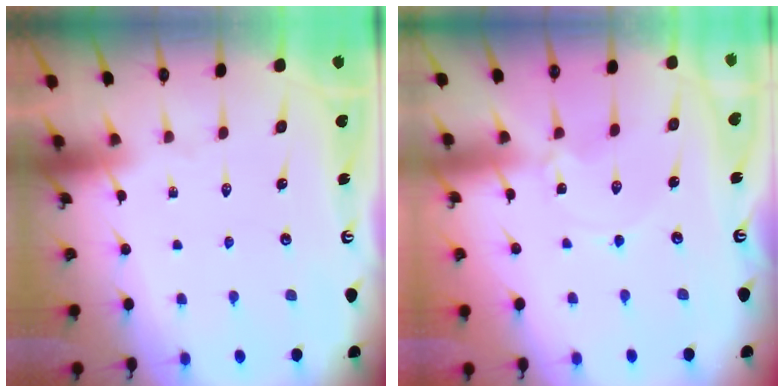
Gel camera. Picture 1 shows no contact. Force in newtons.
{"total": 1.0, "press": 1.0, "slide": 0.2}